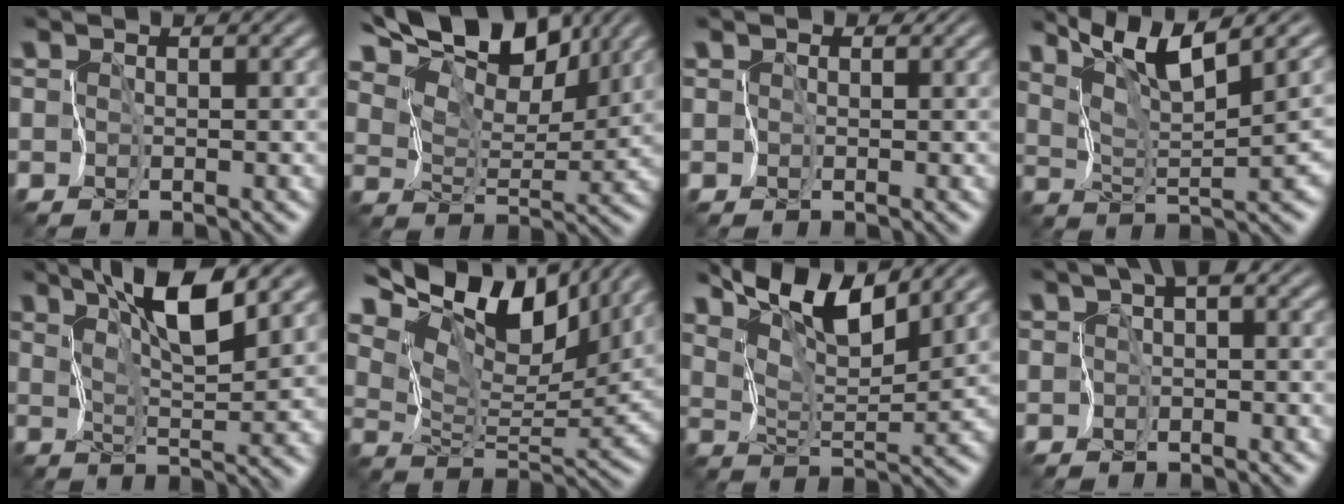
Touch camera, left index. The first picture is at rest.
{"total": 10.0, "force": [8.4, 3.1, 4.5], "torque": [-0.086, 0.007, 0.132]}
{"total": 1.4, "force": [0.4, 1.2, 0.6], "torque": [0.005, 0.018, -0.008]}
{"total": 6.6, "force": [5.1, 0.2, 4.2], "torque": [-0.078, 0.016, 0.100]}
{"total": 7.0, "force": [4.3, 0.7, 5.5], "torque": [-0.100, 0.006, 0.080]}
{"total": 11.6, "force": [8.7, 4.2, 6.5], "torque": [-0.140, 0.024, 0.154]}
{"total": 6.8, "force": [5.7, 0.9, 3.6], "torque": [-0.072, 0.006, 0.103]}
{"total": 2.4, "force": [0.1, 1.3, 2.0], "torque": [-0.029, 0.010, -0.005]}